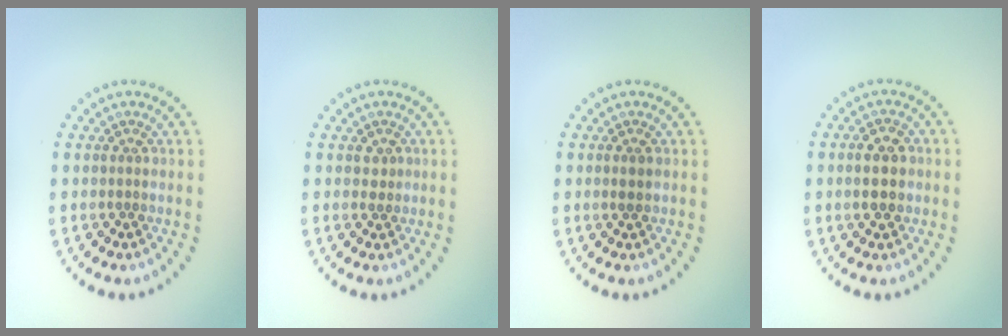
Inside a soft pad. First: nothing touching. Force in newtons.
{"total": 0.9, "press": 0.8, "slide": 0.3}
{"total": 0.9, "press": 0.8, "slide": 0.3}
{"total": 2.9, "press": 2.9, "slide": 0.1}